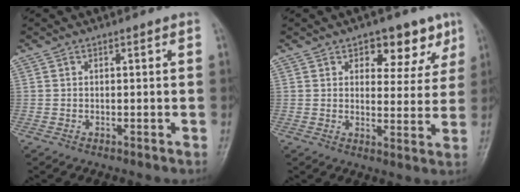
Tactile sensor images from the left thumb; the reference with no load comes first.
{"total": 8.7, "force": [4.9, 5.1, 4.9], "torque": [-0.021, -0.020, 0.062]}